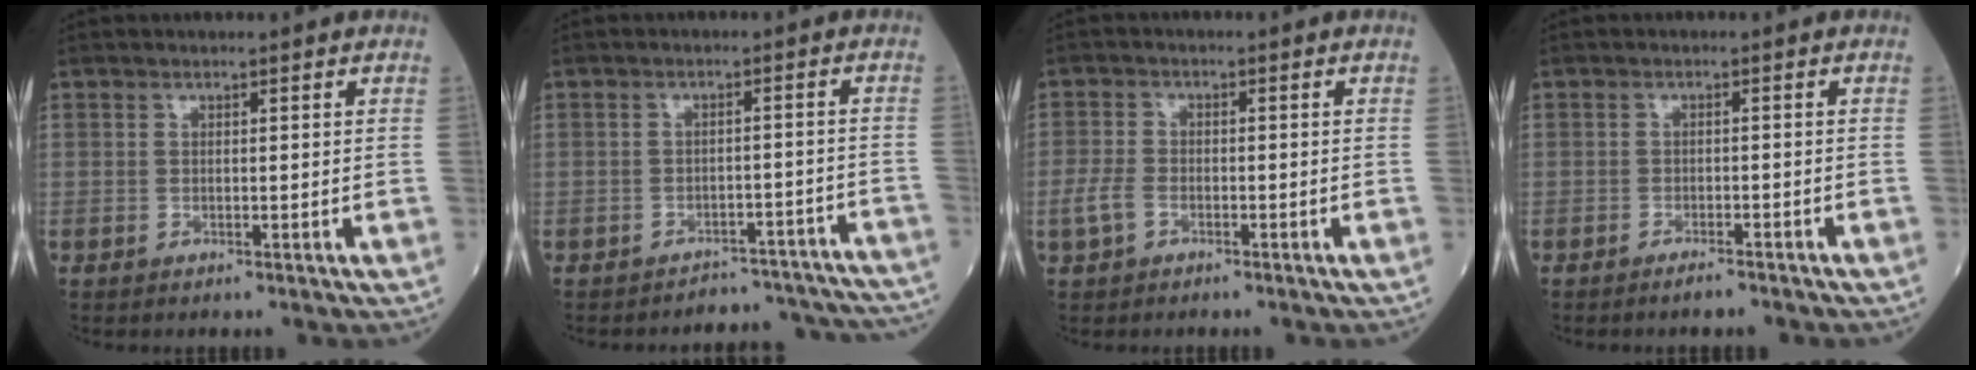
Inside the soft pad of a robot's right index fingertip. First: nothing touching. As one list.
[{"total": 12.2, "force": [-11.8, 2.8, -0.3], "torque": [0.033, 0.038, -0.131]}, {"total": 3.3, "force": [-1.5, 1.9, 2.2], "torque": [-0.057, 0.001, -0.030]}, {"total": 2.3, "force": [-2.0, 0.3, 1.0], "torque": [-0.018, -0.002, -0.027]}]